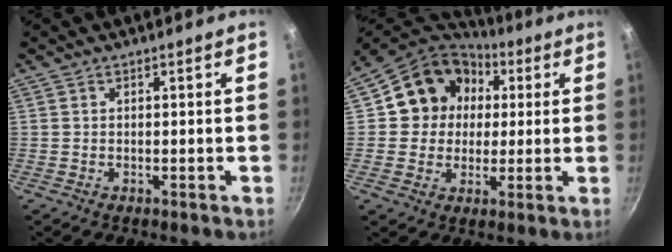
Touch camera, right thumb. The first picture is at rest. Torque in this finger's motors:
{"motor_torque": [0.09, 0.22, 0.03, -0.06, 0.10]}